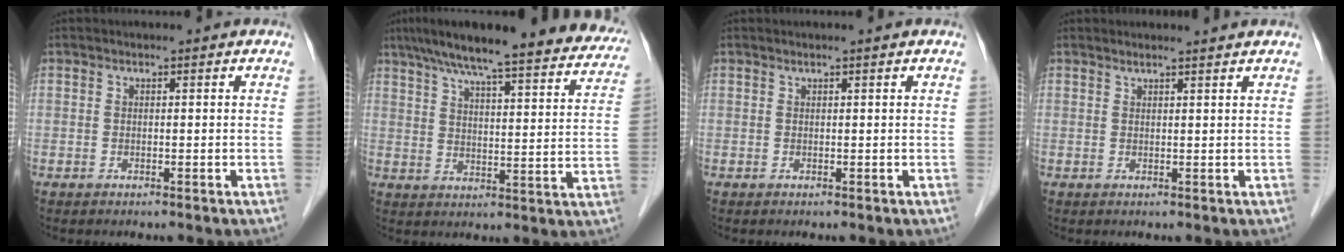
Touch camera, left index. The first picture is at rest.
{"total": 25.4, "force": [21.7, 4.1, 12.7], "torque": [-0.185, 0.002, 0.270]}
{"total": 0.0}
{"total": 2.4, "force": [2.3, -0.5, 0.5], "torque": [-0.015, 0.000, 0.030]}